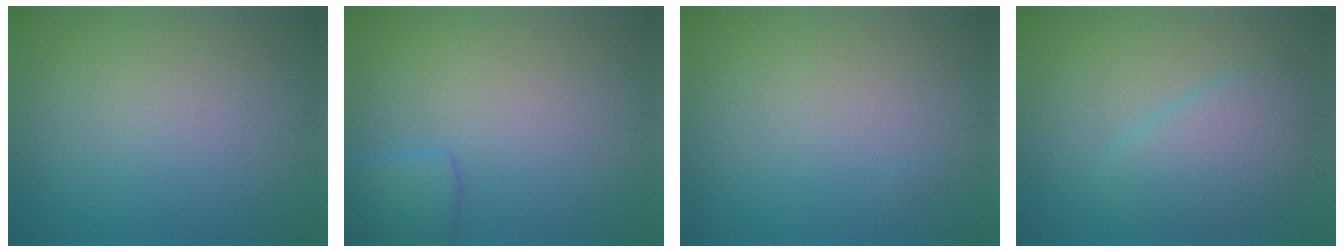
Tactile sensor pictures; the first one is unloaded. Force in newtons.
{"total": 2.6, "press": 2.6, "slide": 0.1}
{"total": 0.0}
{"total": 4.4, "press": 4.4, "slide": 0.2}